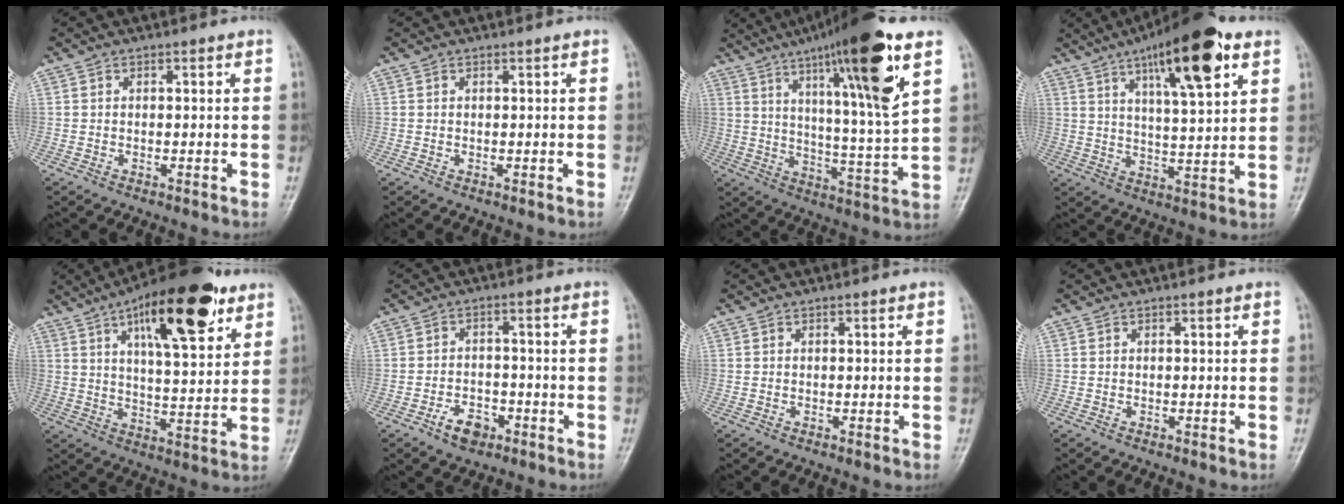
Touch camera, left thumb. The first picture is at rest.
{"total": 0.0}
{"total": 20.5, "force": [10.8, 2.0, 17.2], "torque": [-0.261, -0.043, 0.171]}
{"total": 17.9, "force": [9.2, 4.8, 14.6], "torque": [-0.208, -0.026, 0.144]}
{"total": 20.7, "force": [10.8, 7.4, 16.0], "torque": [-0.217, -0.031, 0.166]}
{"total": 5.5, "force": [-3.1, 3.4, 2.9], "torque": [-0.035, 0.022, -0.052]}
{"total": 0.0}
{"total": 0.0}